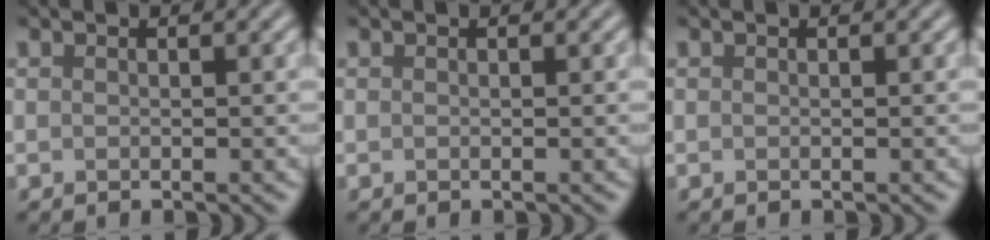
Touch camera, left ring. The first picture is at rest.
{"total": 0.0}
{"total": 0.0}